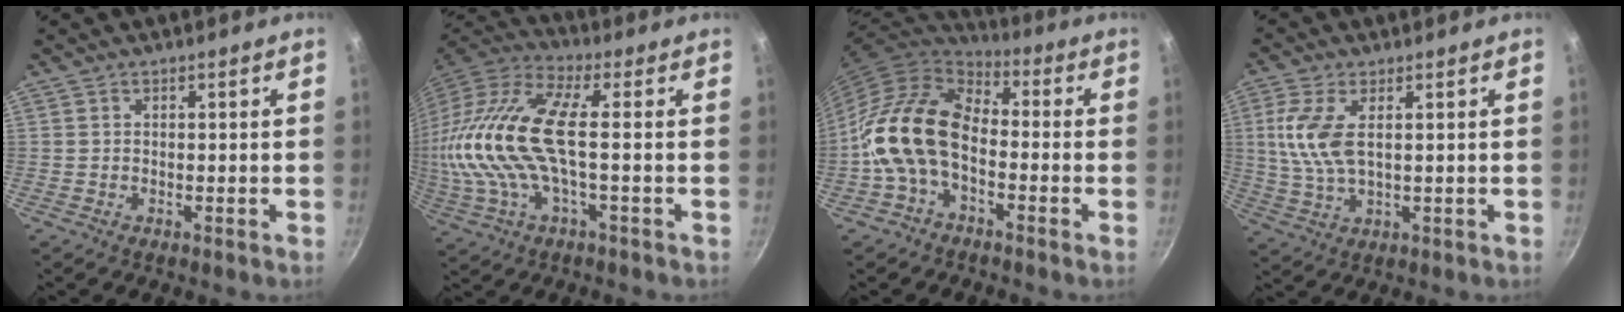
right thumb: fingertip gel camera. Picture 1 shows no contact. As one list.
[{"total": 19.2, "force": [0.2, 7.2, 17.8], "torque": [-0.379, 0.013, -0.008]}, {"total": 14.8, "force": [-3.6, 9.5, 10.8], "torque": [-0.176, 0.047, -0.089]}, {"total": 8.4, "force": [1.7, 3.8, 7.3], "torque": [-0.158, -0.001, 0.036]}]